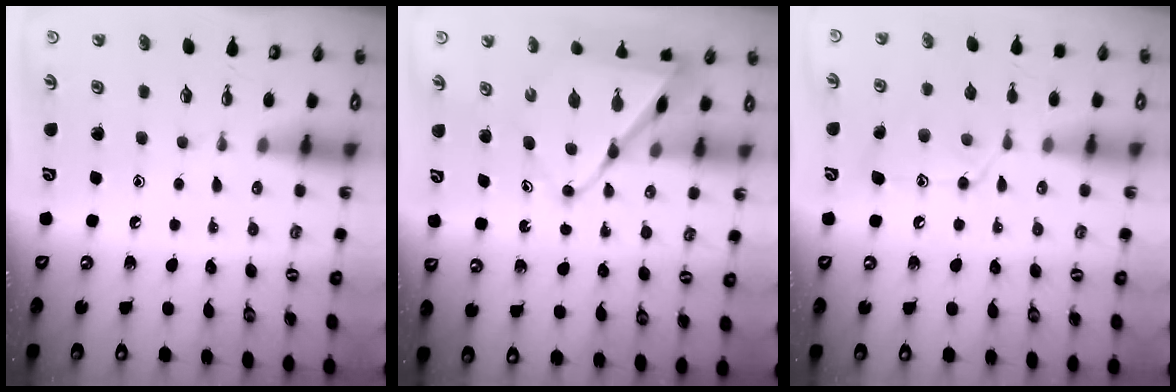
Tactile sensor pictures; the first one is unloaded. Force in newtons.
{"total": 10.1, "press": 10.1, "slide": 0.8}
{"total": 13.7, "press": 13.7, "slide": 0.9}